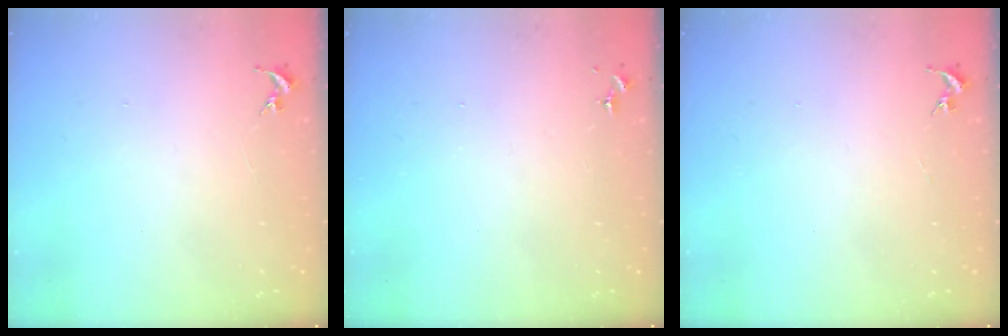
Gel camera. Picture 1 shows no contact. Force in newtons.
{"total": 0.0}
{"total": 0.0}